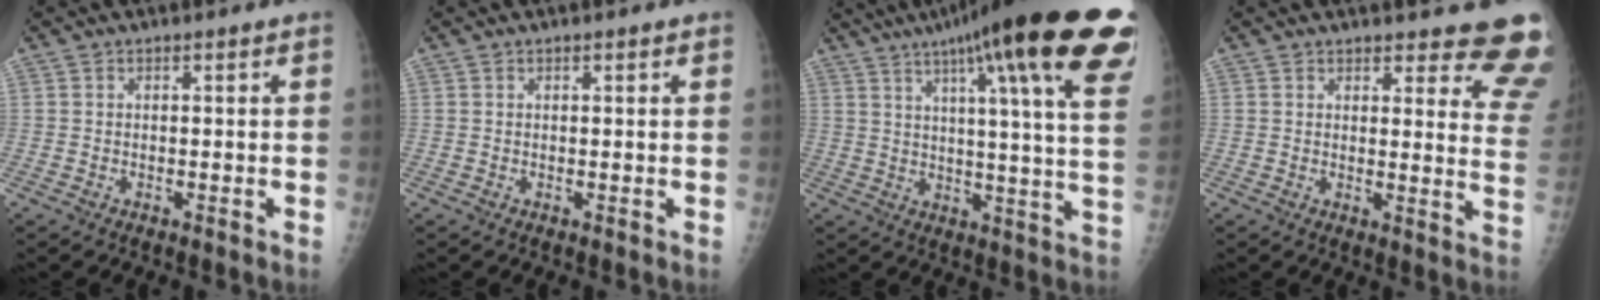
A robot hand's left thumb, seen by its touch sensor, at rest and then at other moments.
{"total": 0.5, "force": [0.3, 0.2, 0.4], "torque": [-0.005, 0.000, 0.003]}
{"total": 29.2, "force": [17.0, 4.4, 23.4], "torque": [-0.277, -0.035, 0.225]}
{"total": 12.7, "force": [11.4, 3.1, 4.5], "torque": [-0.001, -0.091, 0.102]}